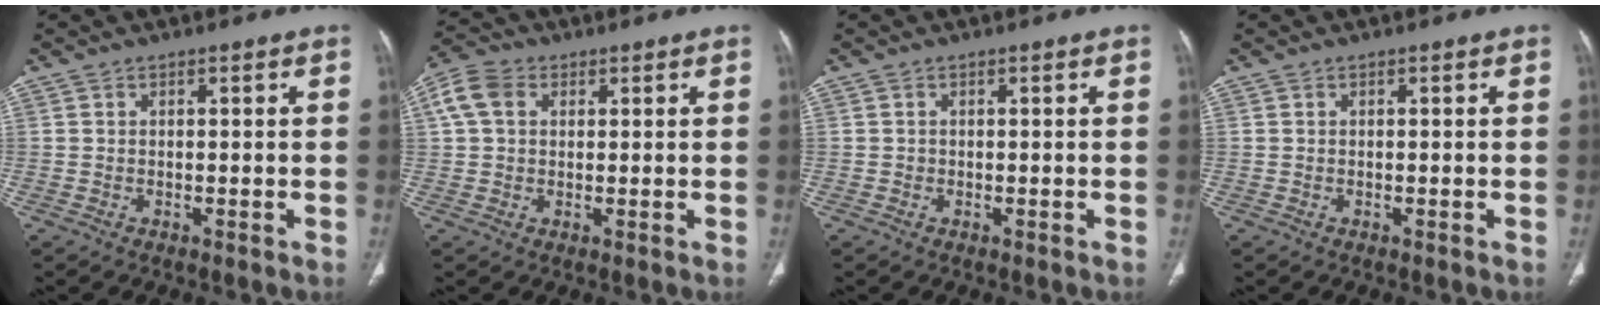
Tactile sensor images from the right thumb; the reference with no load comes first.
{"total": 6.5, "force": [1.9, 4.8, 4.0], "torque": [-0.082, 0.019, 0.032]}
{"total": 0.0}
{"total": 0.0}